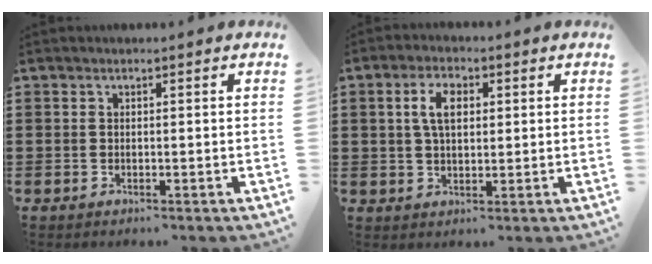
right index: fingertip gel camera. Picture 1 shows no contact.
{"total": 5.0, "force": [1.1, 2.6, 4.1], "torque": [-0.089, 0.016, 0.017]}